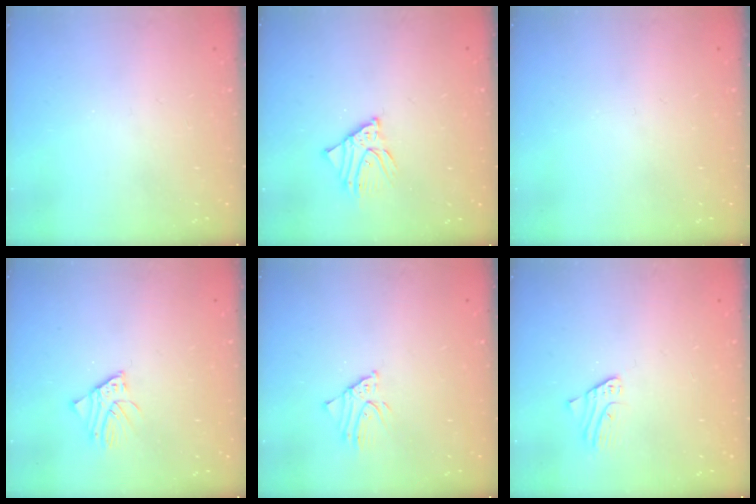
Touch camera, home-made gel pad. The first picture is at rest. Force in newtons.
{"total": 5.3, "press": 5.3, "slide": 0.6}
{"total": 0.0}
{"total": 2.2, "press": 2.2, "slide": 0.1}
{"total": 2.5, "press": 2.5, "slide": 0.2}
{"total": 2.3, "press": 2.3, "slide": 0.2}